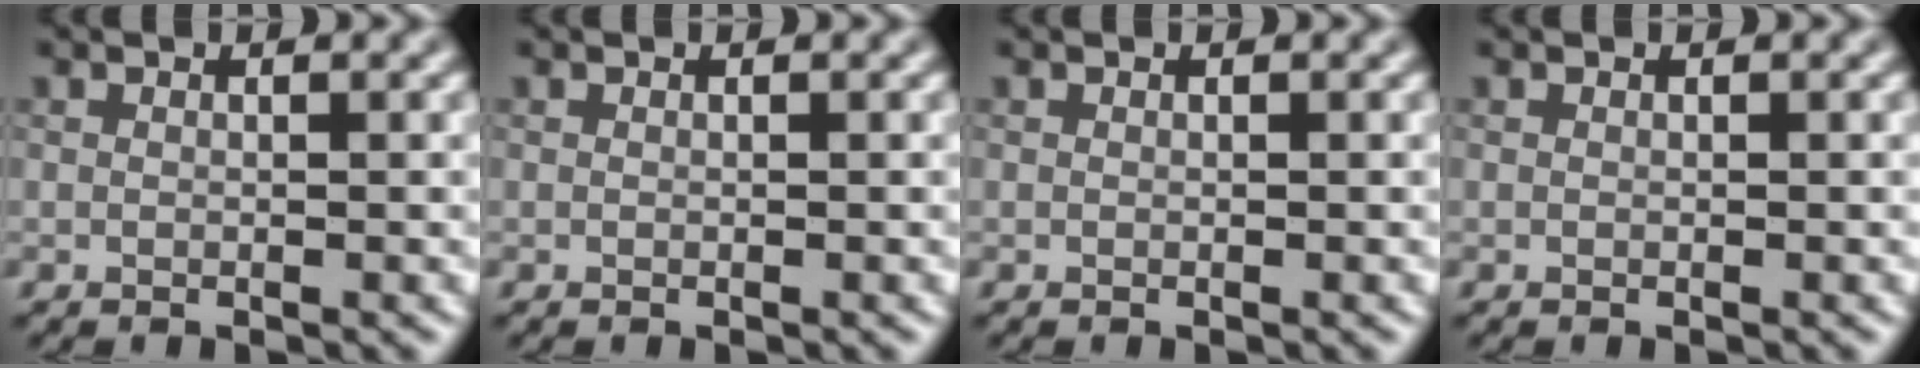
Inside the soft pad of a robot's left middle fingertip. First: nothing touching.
{"total": 0.0}
{"total": 0.0}
{"total": 0.0}